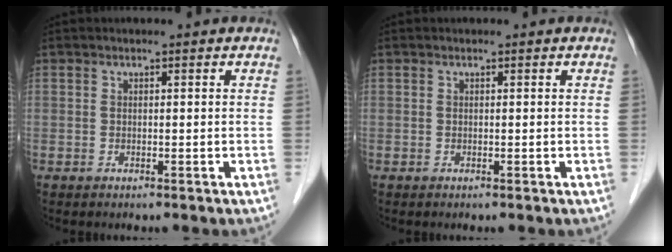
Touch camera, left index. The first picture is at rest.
{"total": 0.0}